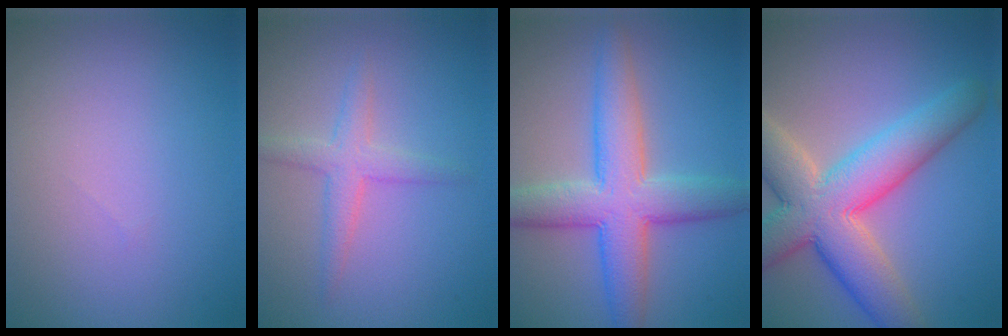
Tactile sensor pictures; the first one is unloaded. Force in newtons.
{"total": 2.5, "press": 2.5, "slide": 0.1}
{"total": 7.3, "press": 7.3, "slide": 0.3}
{"total": 9.5, "press": 9.5, "slide": 0.7}